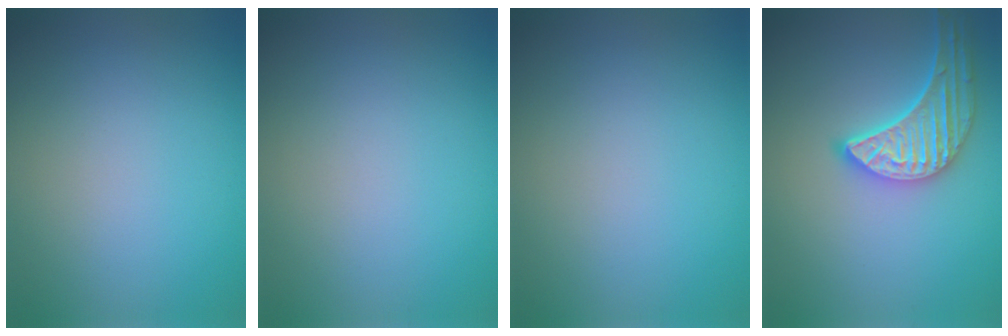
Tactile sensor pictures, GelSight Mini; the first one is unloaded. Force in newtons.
{"total": 0.0}
{"total": 0.0}
{"total": 5.2, "press": 4.4, "slide": 2.7}